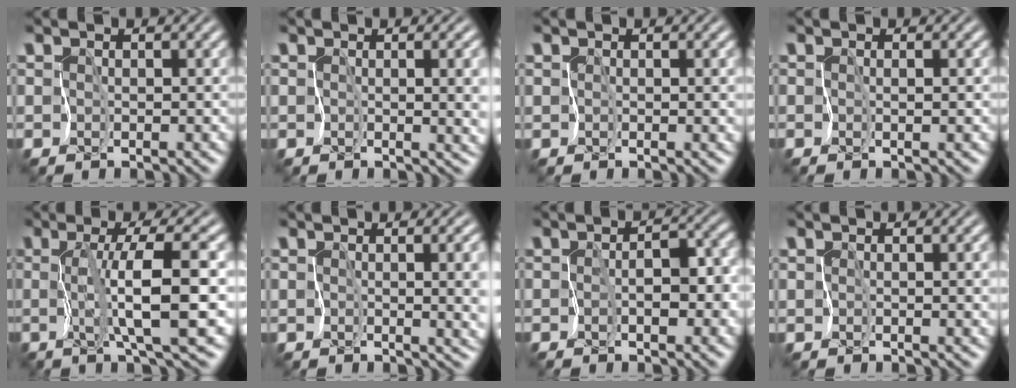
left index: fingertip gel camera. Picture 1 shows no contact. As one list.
[{"total": 6.1, "force": [0.3, 2.8, 5.4], "torque": [-0.055, -0.014, 0.018]}, {"total": 2.0, "force": [0.2, 1.0, 1.8], "torque": [-0.023, -0.007, 0.006]}, {"total": 0.7, "force": [-0.2, 0.1, 0.7], "torque": [-0.010, -0.004, -0.001]}, {"total": 6.2, "force": [-0.5, 0.6, 6.2], "torque": [-0.095, 0.000, -0.012]}, {"total": 6.8, "force": [0.3, 3.2, 6.0], "torque": [-0.059, -0.015, 0.017]}, {"total": 4.8, "force": [-1.0, 2.8, 3.7], "torque": [-0.028, 0.009, -0.018]}, {"total": 2.7, "force": [0.2, 1.3, 2.3], "torque": [-0.031, -0.007, 0.009]}]